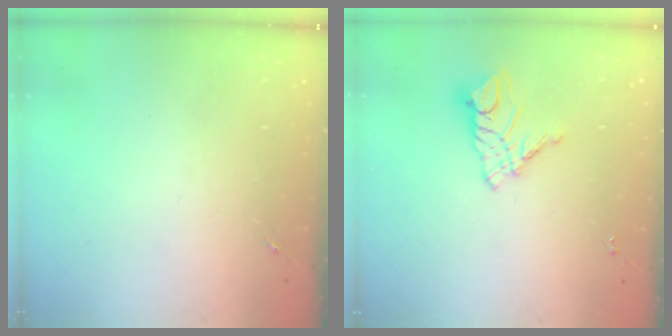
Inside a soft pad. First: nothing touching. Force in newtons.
{"total": 10.8, "press": 10.7, "slide": 0.7}